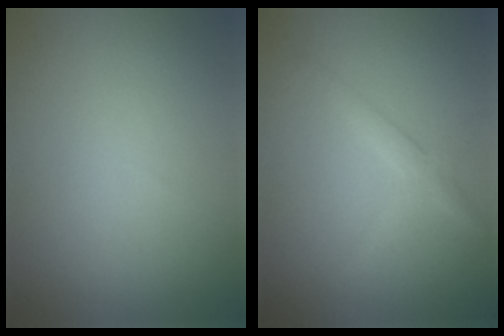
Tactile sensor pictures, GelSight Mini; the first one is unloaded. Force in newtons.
{"total": 2.0, "press": 2.0, "slide": 0.1}